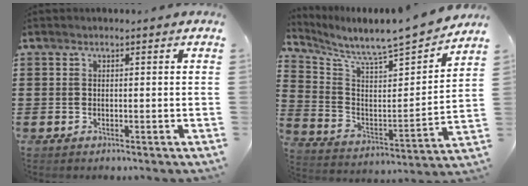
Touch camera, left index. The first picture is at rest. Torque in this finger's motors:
{"motor_torque": [2.14, 0.00, 0.32, 0.07]}